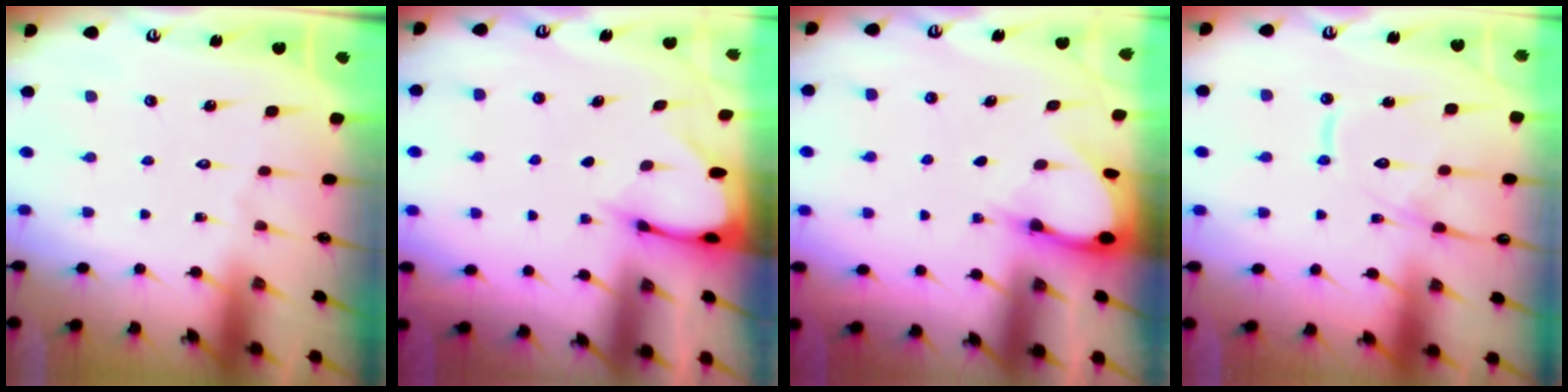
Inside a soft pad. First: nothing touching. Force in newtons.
{"total": 2.4, "press": 2.3, "slide": 0.3}
{"total": 2.9, "press": 2.9, "slide": 0.3}
{"total": 13.9, "press": 13.8, "slide": 1.3}